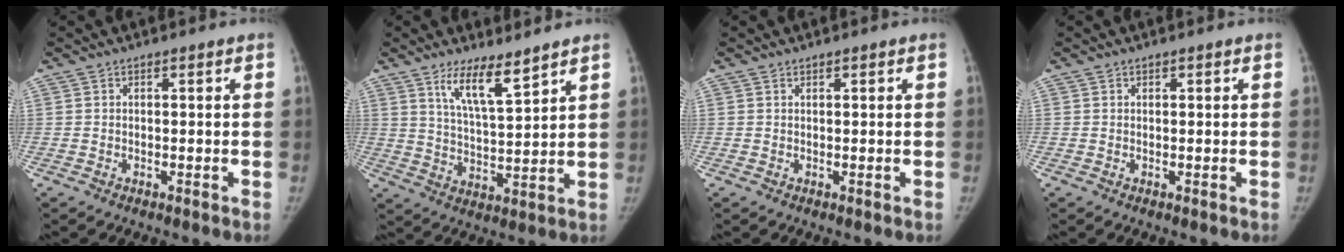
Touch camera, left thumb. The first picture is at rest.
{"total": 8.5, "force": [5.9, 1.8, 5.8], "torque": [-0.098, -0.047, 0.114]}
{"total": 0.0}
{"total": 0.0}